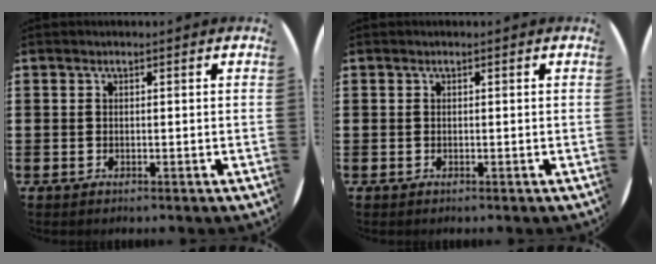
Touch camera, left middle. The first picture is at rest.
{"total": 0.0}